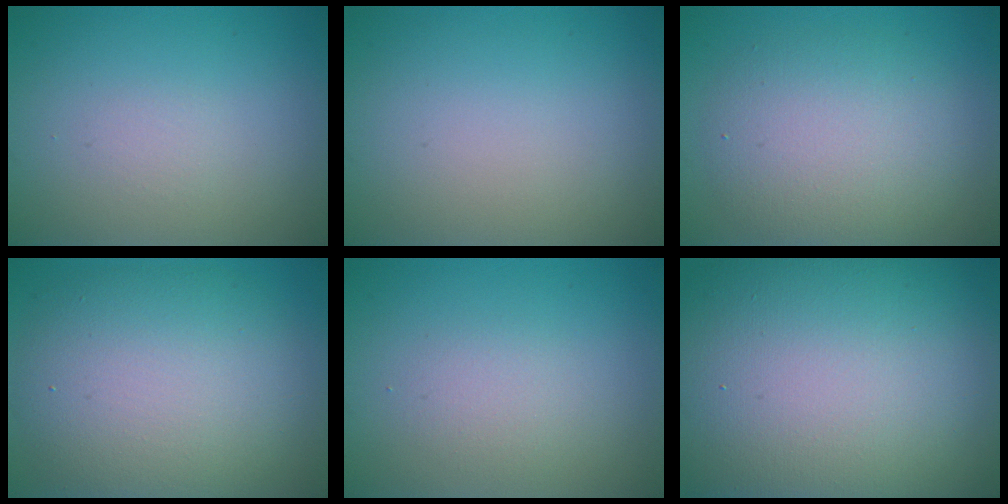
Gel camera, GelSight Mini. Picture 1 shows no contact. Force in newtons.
{"total": 0.0}
{"total": 5.7, "press": 5.7, "slide": 0.2}
{"total": 9.9, "press": 9.9, "slide": 0.4}
{"total": 1.6, "press": 1.6, "slide": 0.1}
{"total": 20.7, "press": 20.7, "slide": 1.2}